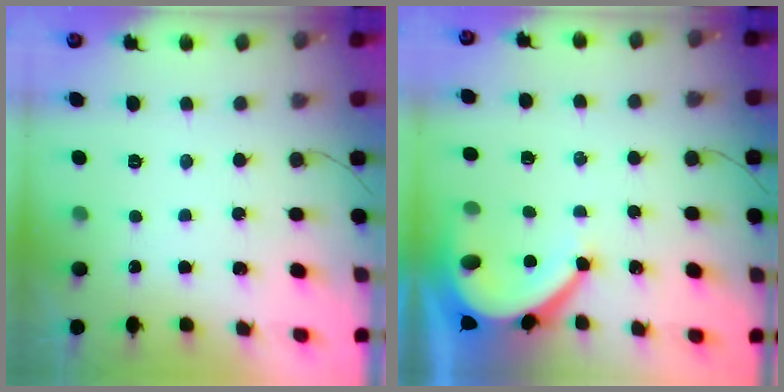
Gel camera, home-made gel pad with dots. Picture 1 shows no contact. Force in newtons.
{"total": 8.1, "press": 8.1, "slide": 0.8}